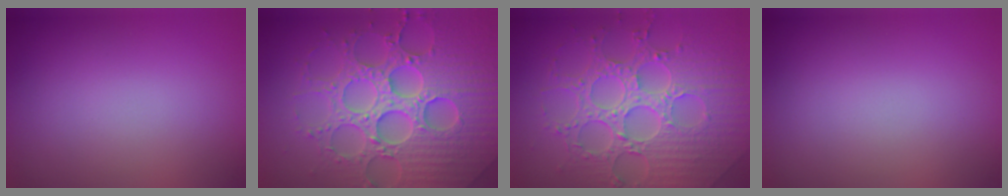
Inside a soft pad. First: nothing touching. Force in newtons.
{"total": 8.0, "press": 7.8, "slide": 1.7}
{"total": 8.1, "press": 6.0, "slide": 5.5}
{"total": 0.0}